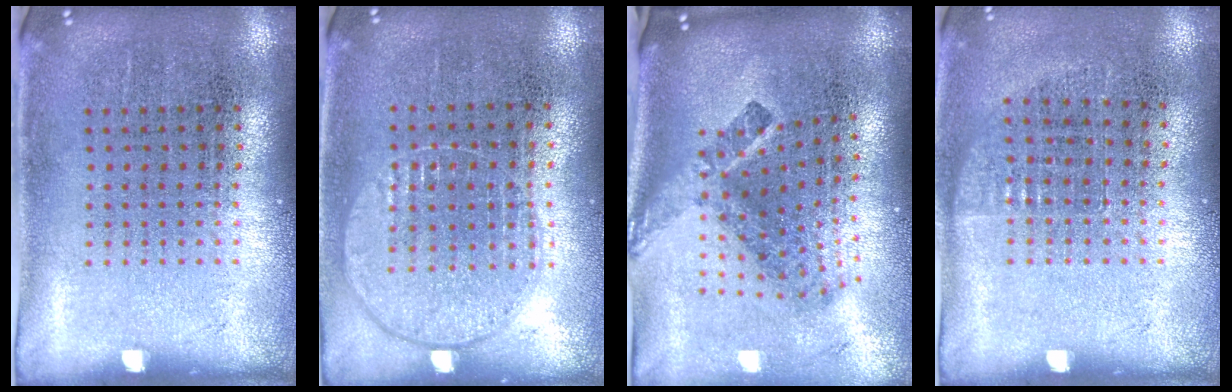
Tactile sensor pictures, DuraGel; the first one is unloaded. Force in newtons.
{"total": 1.0, "press": 0.9, "slide": 0.3}
{"total": 2.7, "press": 1.7, "slide": 2.1}
{"total": 0.7, "press": 0.7, "slide": 0.2}